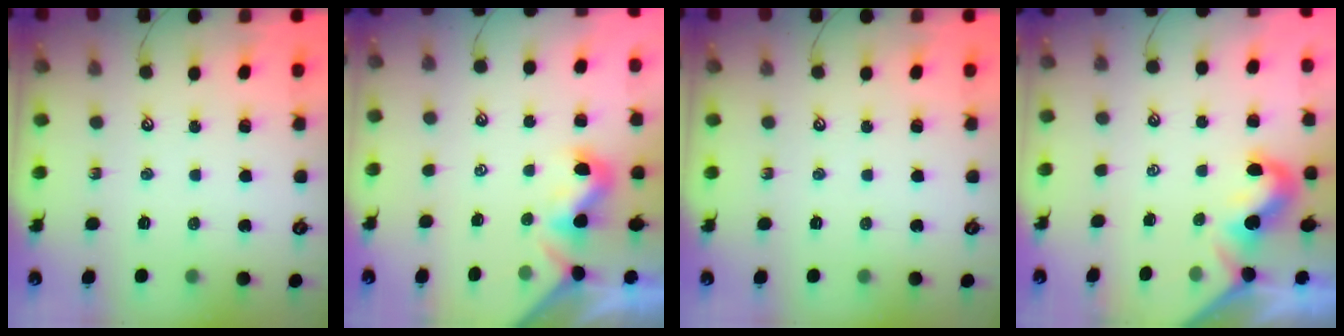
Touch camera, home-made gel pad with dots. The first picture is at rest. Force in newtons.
{"total": 1.4, "press": 1.2, "slide": 0.5}
{"total": 0.0}
{"total": 2.1, "press": 2.1, "slide": 0.6}